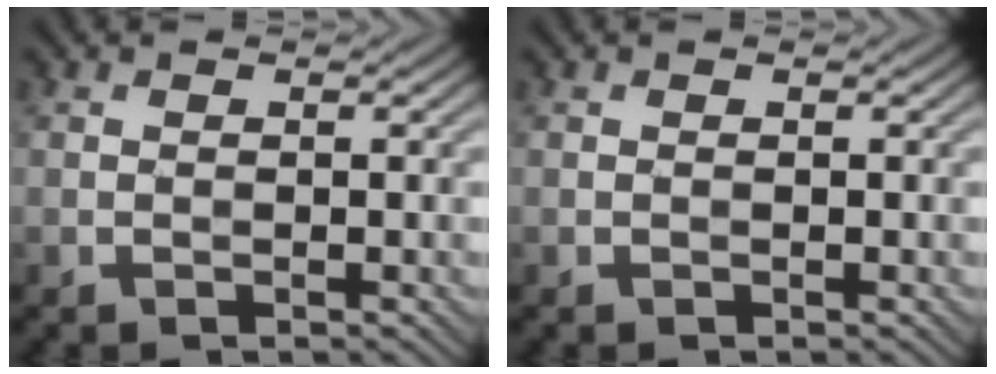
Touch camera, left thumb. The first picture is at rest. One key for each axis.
{"total": 0.0}